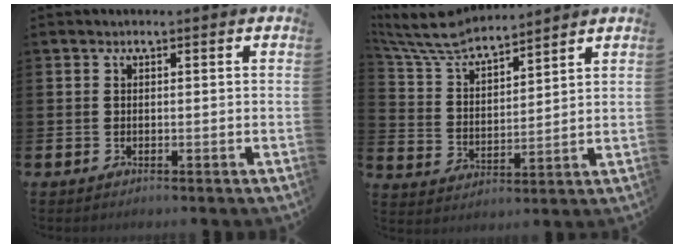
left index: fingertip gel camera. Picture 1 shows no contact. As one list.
[{"total": 7.5, "force": [7.0, 1.4, 2.2], "torque": [-0.071, -0.041, 0.125]}]